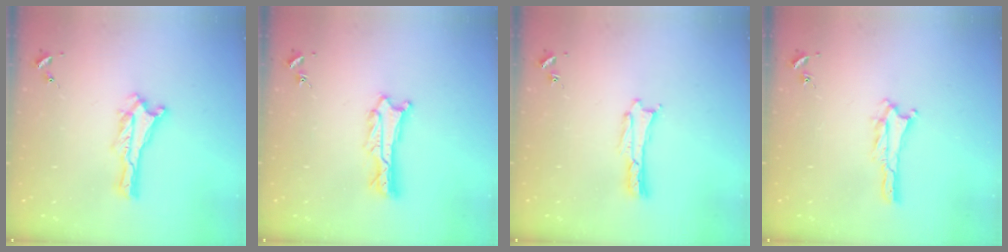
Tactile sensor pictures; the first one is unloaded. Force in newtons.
{"total": 1.5, "press": 1.5, "slide": 0.2}
{"total": 0.0}
{"total": 1.4, "press": 1.3, "slide": 0.3}